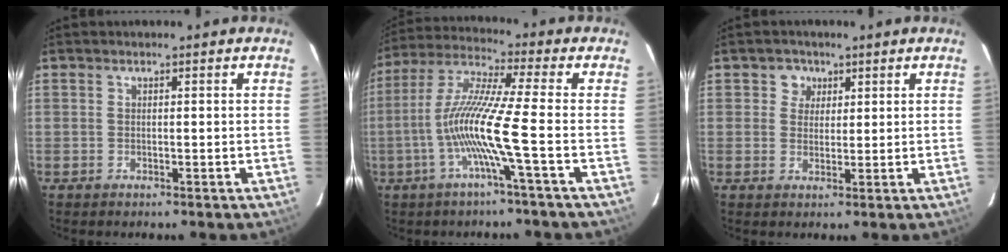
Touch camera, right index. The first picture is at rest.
{"total": 11.9, "force": [-3.7, -1.5, 11.1], "torque": [-0.220, -0.001, -0.074]}
{"total": 3.2, "force": [1.3, 3.0, 0.2], "torque": [0.010, 0.012, 0.018]}